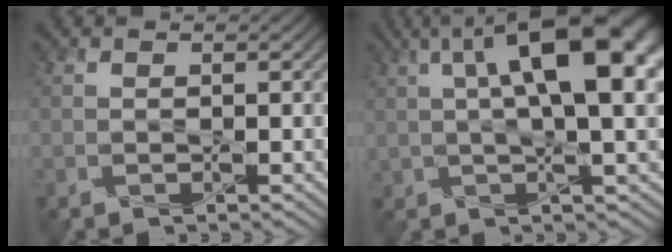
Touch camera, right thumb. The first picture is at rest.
{"total": 14.3, "force": [3.8, 5.1, 12.9], "torque": [-0.191, 0.017, 0.052]}